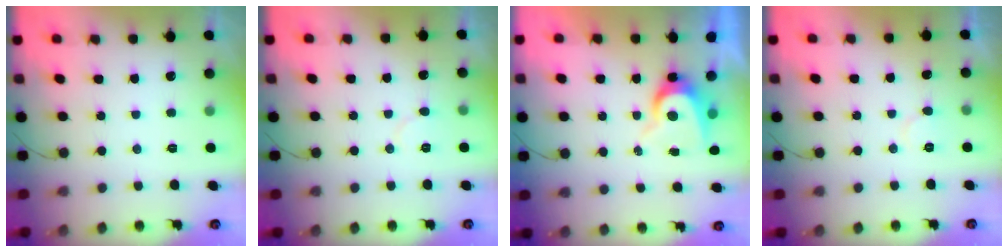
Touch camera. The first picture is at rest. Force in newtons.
{"total": 3.8, "press": 3.7, "slide": 0.4}
{"total": 7.1, "press": 7.1, "slide": 0.1}
{"total": 4.8, "press": 4.8, "slide": 0.4}